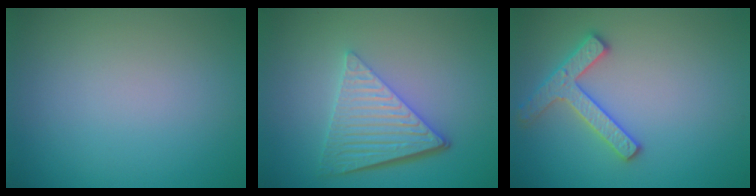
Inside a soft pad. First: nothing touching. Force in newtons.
{"total": 5.8, "press": 4.2, "slide": 4.0}
{"total": 2.8, "press": 2.8, "slide": 0.3}